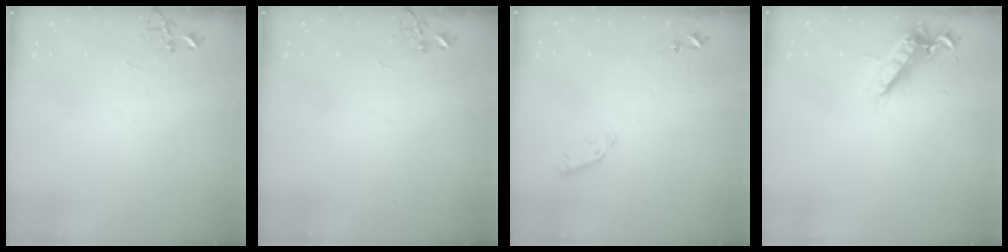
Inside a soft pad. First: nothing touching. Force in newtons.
{"total": 0.0}
{"total": 3.3, "press": 3.1, "slide": 1.0}
{"total": 12.9, "press": 12.8, "slide": 1.4}